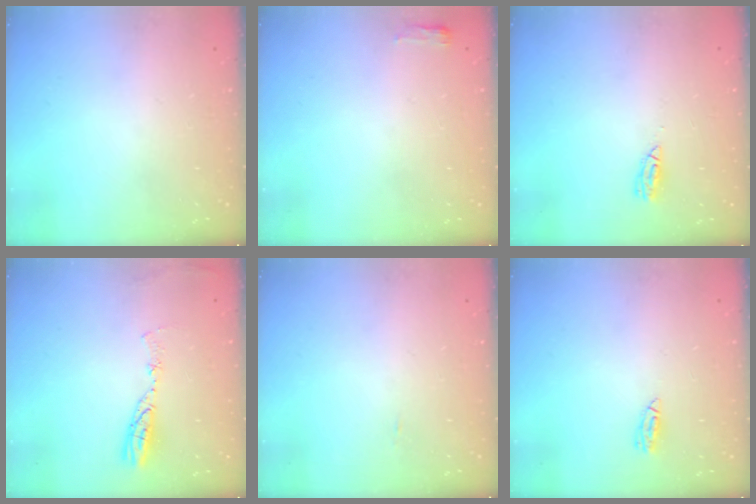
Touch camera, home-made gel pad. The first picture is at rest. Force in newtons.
{"total": 2.7, "press": 2.6, "slide": 0.8}
{"total": 5.4, "press": 5.4, "slide": 0.5}
{"total": 7.3, "press": 7.3, "slide": 0.8}
{"total": 16.9, "press": 3.1, "slide": 16.6}
{"total": 4.8, "press": 4.8, "slide": 0.1}